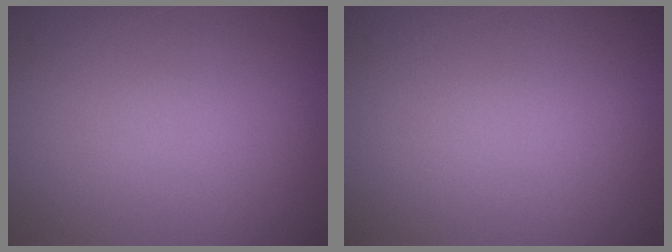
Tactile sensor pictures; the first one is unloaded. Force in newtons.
{"total": 0.0}